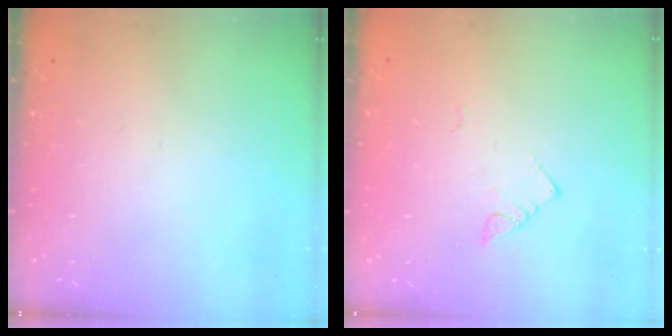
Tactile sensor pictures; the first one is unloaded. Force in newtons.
{"total": 2.7, "press": 2.6, "slide": 0.5}